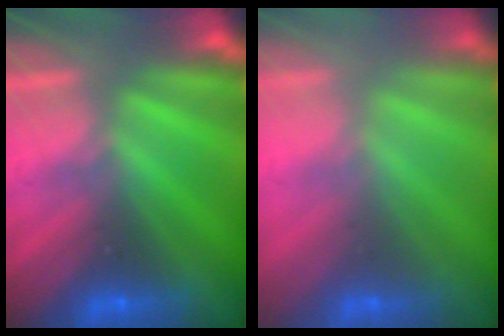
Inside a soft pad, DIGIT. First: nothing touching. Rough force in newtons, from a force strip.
{"total": 2.0}